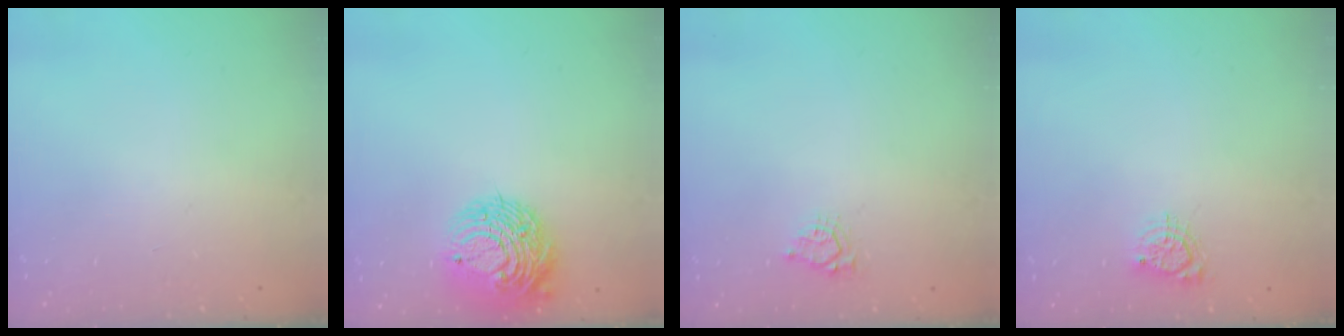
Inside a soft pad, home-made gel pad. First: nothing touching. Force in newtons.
{"total": 12.1, "press": 12.1, "slide": 1.0}
{"total": 5.2, "press": 5.1, "slide": 0.6}
{"total": 4.9, "press": 4.8, "slide": 0.5}